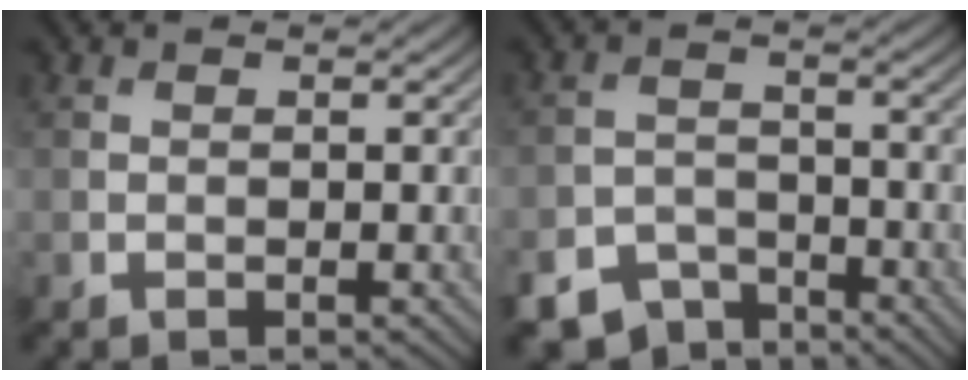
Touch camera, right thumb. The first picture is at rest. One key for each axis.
{"total": 6.2, "fx": -4.9, "fy": 3.2, "fz": 2.0, "tx": -0.040, "ty": -0.013, "tz": -0.091}